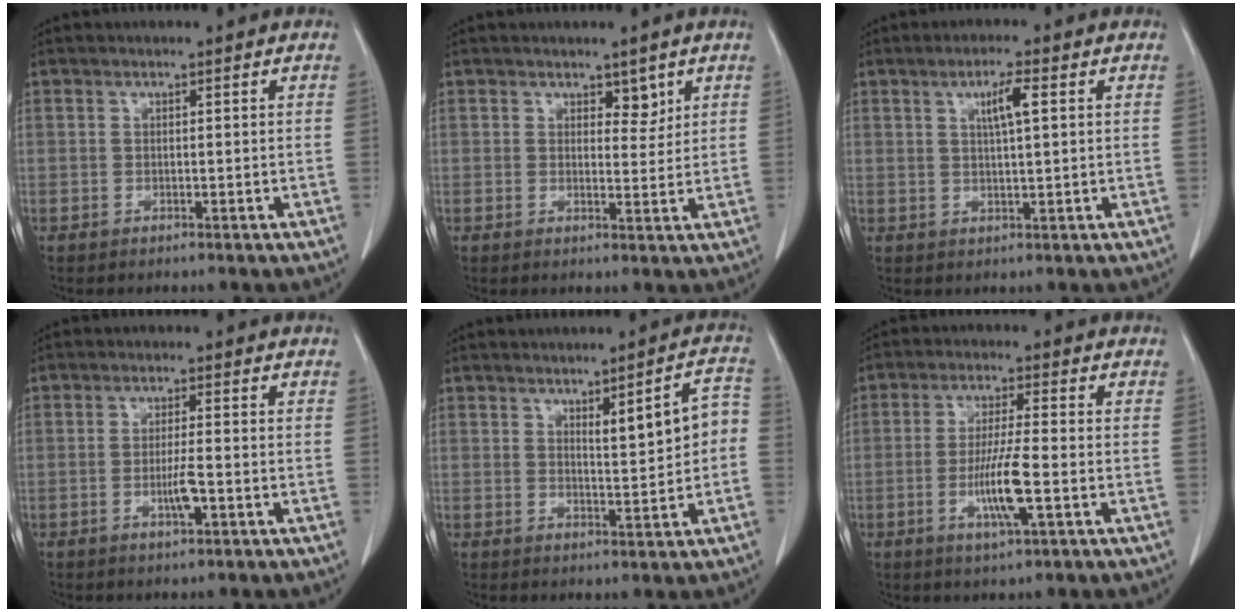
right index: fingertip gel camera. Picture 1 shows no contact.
{"total": 2.6, "force": [1.7, 1.4, 1.4], "torque": [-0.011, -0.007, 0.027]}
{"total": 4.0, "force": [1.3, 0.3, 3.7], "torque": [-0.065, 0.001, 0.023]}
{"total": 3.6, "force": [-1.2, 0.3, 3.3], "torque": [-0.063, -0.003, -0.021]}
{"total": 6.2, "force": [0.7, 1.3, 6.1], "torque": [-0.083, 0.019, 0.015]}
{"total": 7.7, "force": [-2.3, 0.2, 7.4], "torque": [-0.141, -0.009, -0.043]}